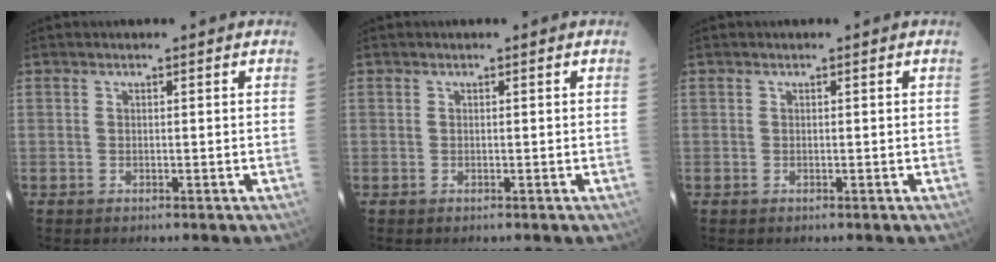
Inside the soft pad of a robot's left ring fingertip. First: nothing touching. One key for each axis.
{"total": 0.0}
{"total": 0.0}